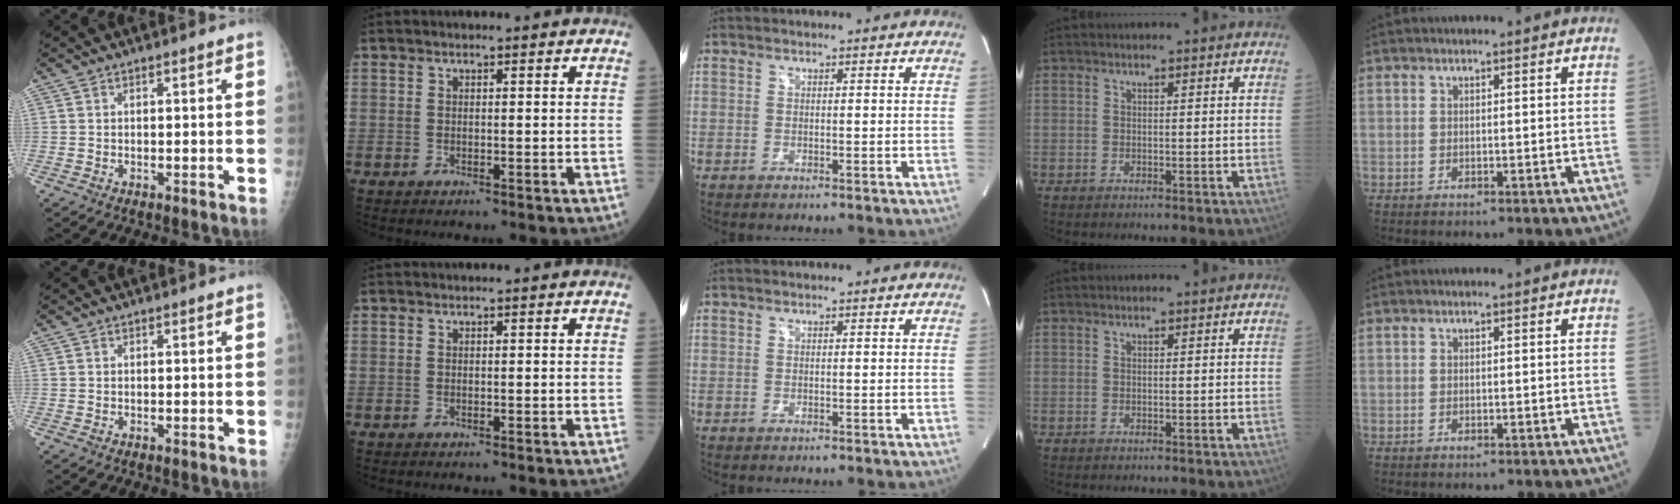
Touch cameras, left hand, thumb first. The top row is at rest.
{}